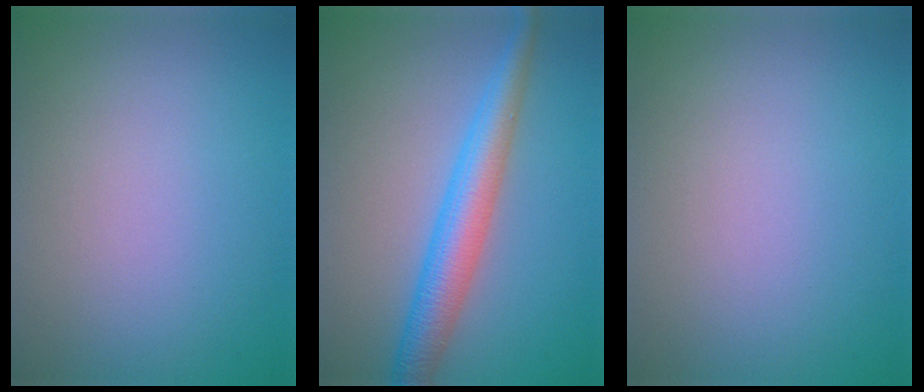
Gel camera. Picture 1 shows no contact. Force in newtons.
{"total": 4.9, "press": 4.9, "slide": 0.1}
{"total": 0.0}